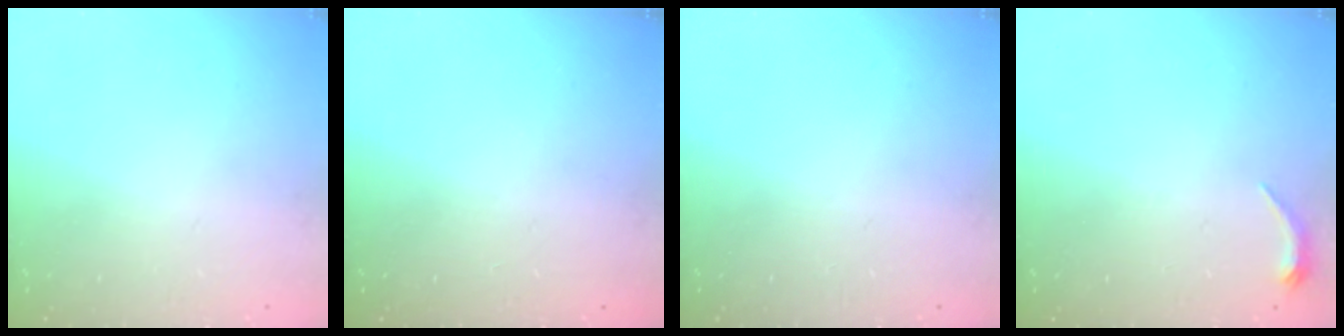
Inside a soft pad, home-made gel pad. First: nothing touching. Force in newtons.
{"total": 0.0}
{"total": 0.0}
{"total": 4.8, "press": 4.7, "slide": 0.9}